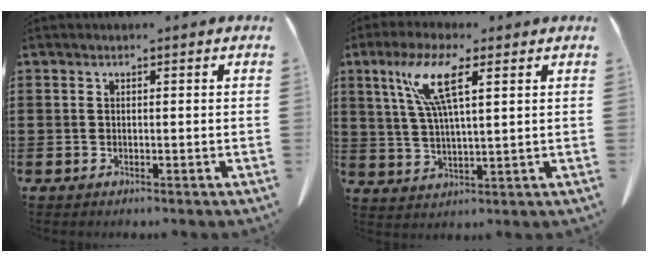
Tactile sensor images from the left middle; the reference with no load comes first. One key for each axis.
{"total": 8.7, "fx": 4.1, "fy": 1.9, "fz": 7.4, "tx": -0.161, "ty": 0.008, "tz": 0.069}